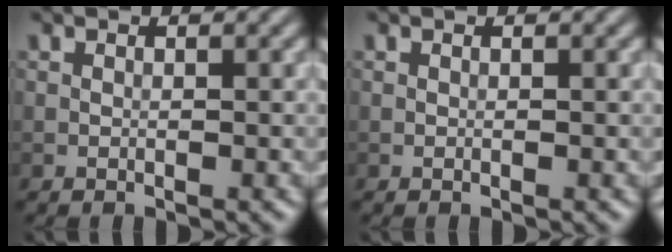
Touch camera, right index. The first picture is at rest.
{"total": 0.0}